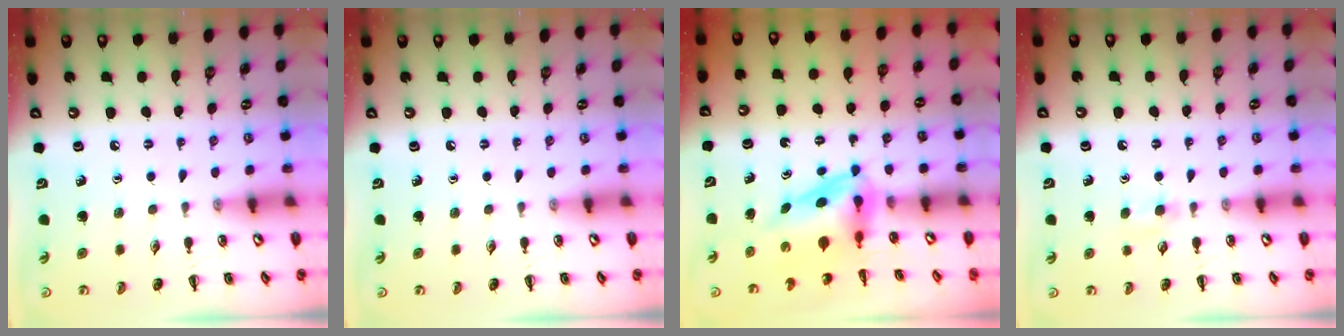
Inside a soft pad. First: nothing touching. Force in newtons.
{"total": 0.0}
{"total": 4.0, "press": 3.9, "slide": 0.7}
{"total": 3.6, "press": 3.3, "slide": 1.5}